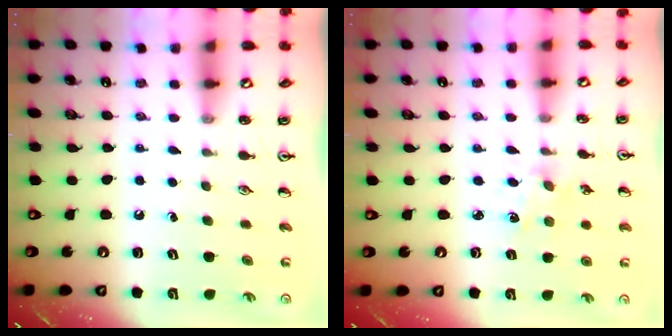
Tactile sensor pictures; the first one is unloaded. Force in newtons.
{"total": 2.1, "press": 2.0, "slide": 0.3}